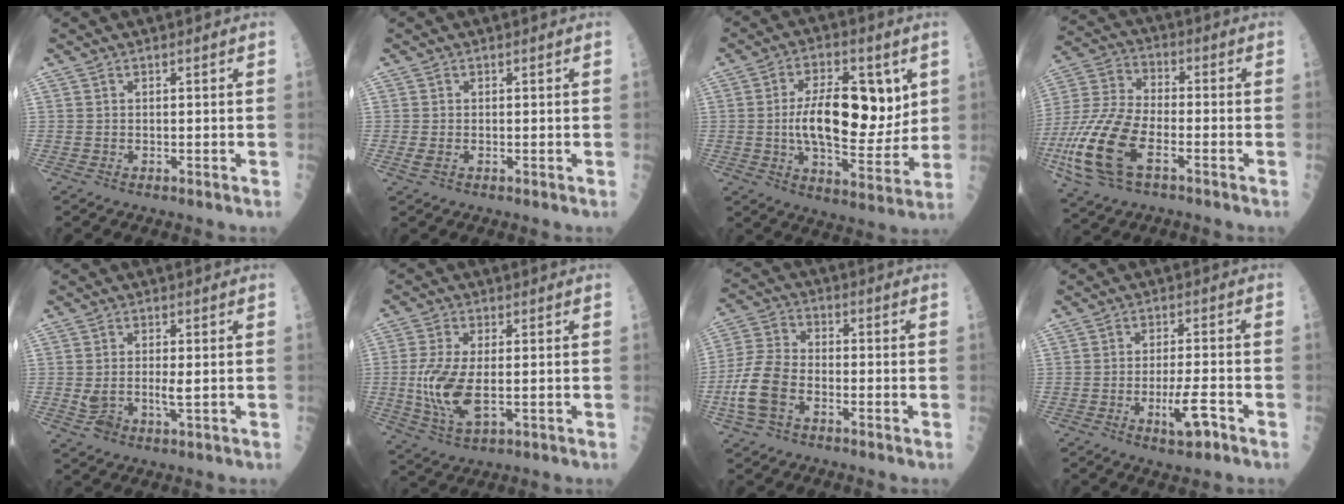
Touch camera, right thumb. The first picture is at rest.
{"total": 1.3, "force": [-0.3, 0.8, 1.0], "torque": [-0.027, -0.003, -0.007]}
{"total": 17.0, "force": [2.6, 8.2, 14.7], "torque": [-0.201, -0.012, 0.045]}
{"total": 17.8, "force": [-6.5, 8.4, 14.3], "torque": [-0.322, 0.014, -0.125]}
{"total": 4.5, "force": [-0.2, 2.0, 4.1], "torque": [-0.075, -0.006, 0.002]}
{"total": 10.5, "force": [-0.9, 4.6, 9.4], "torque": [-0.212, -0.014, -0.011]}
{"total": 10.2, "force": [-3.6, 6.0, 7.4], "torque": [-0.162, 0.024, -0.078]}
{"total": 6.2, "force": [-2.8, 1.5, 5.3], "torque": [-0.089, 0.012, -0.042]}